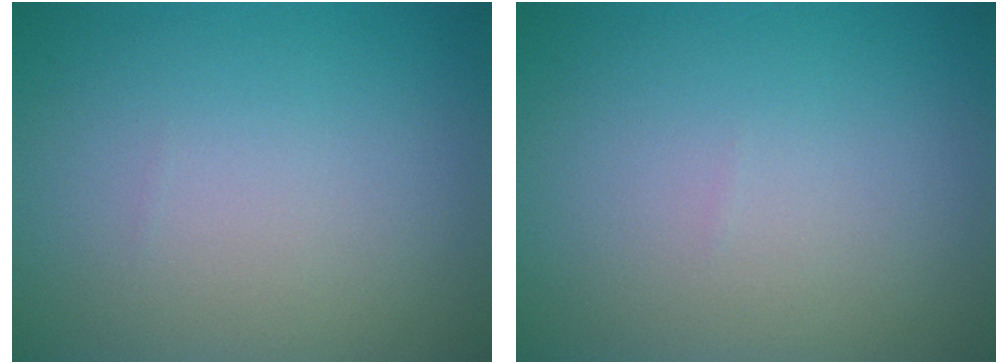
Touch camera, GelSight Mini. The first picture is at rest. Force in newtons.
{"total": 0.0}